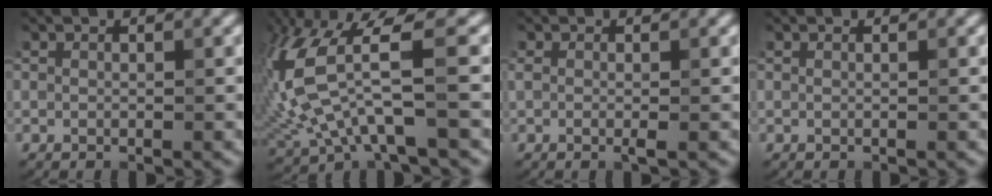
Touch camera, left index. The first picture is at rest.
{"total": 8.8, "force": [0.4, 3.0, 8.3], "torque": [-0.186, 0.002, 0.007]}
{"total": 1.1, "force": [-0.1, 0.2, 1.1], "torque": [-0.022, -0.004, -0.004]}
{"total": 0.7, "force": [0.2, 0.3, 0.6], "torque": [-0.006, -0.002, -0.007]}